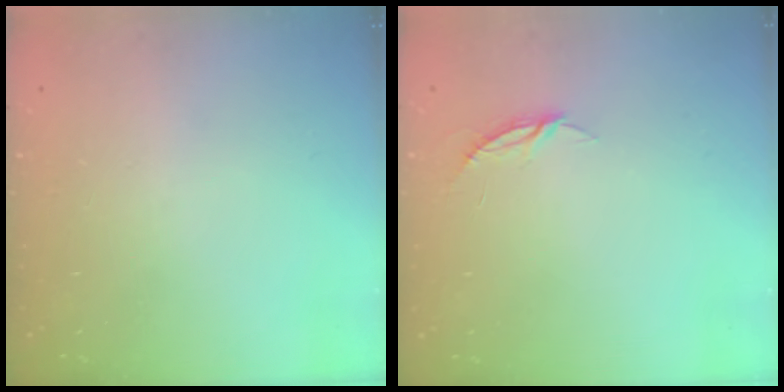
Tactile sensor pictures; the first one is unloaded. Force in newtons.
{"total": 3.8, "press": 3.8, "slide": 0.2}